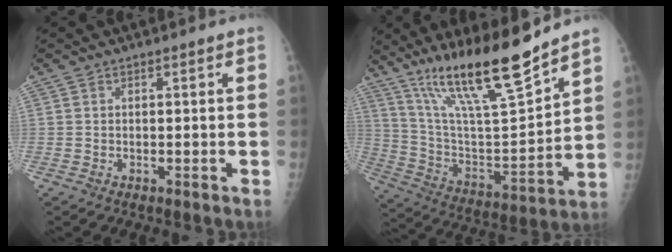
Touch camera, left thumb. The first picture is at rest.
{"total": 21.0, "force": [15.8, 2.4, 13.6], "torque": [-0.212, -0.077, 0.287]}